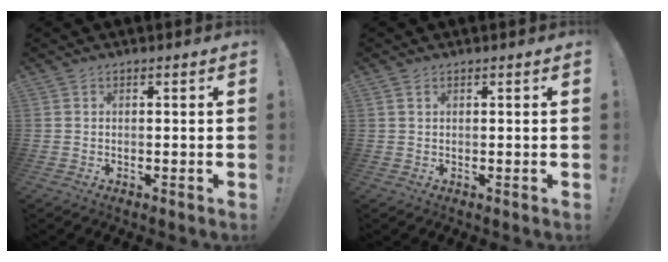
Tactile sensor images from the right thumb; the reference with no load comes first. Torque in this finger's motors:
{"motor_torque": [-0.01, -0.12, -0.15, 0.05, -0.03]}